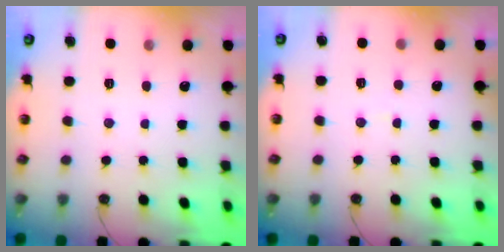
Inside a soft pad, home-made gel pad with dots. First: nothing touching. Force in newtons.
{"total": 3.2, "press": 3.2, "slide": 0.3}